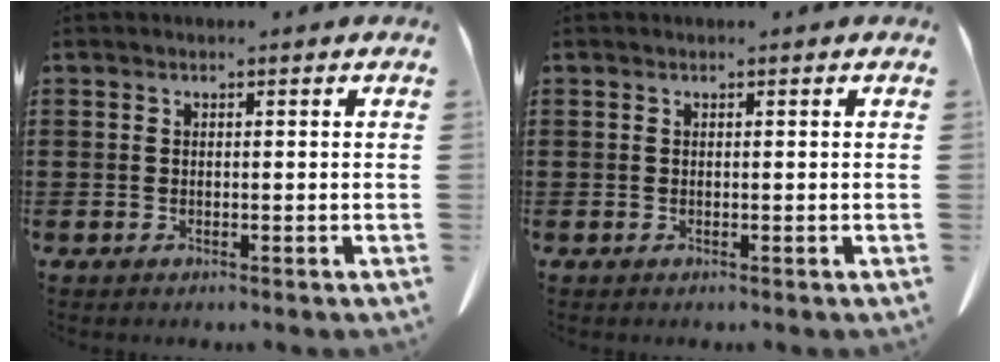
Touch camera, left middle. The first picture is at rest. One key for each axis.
{"total": 0.0}